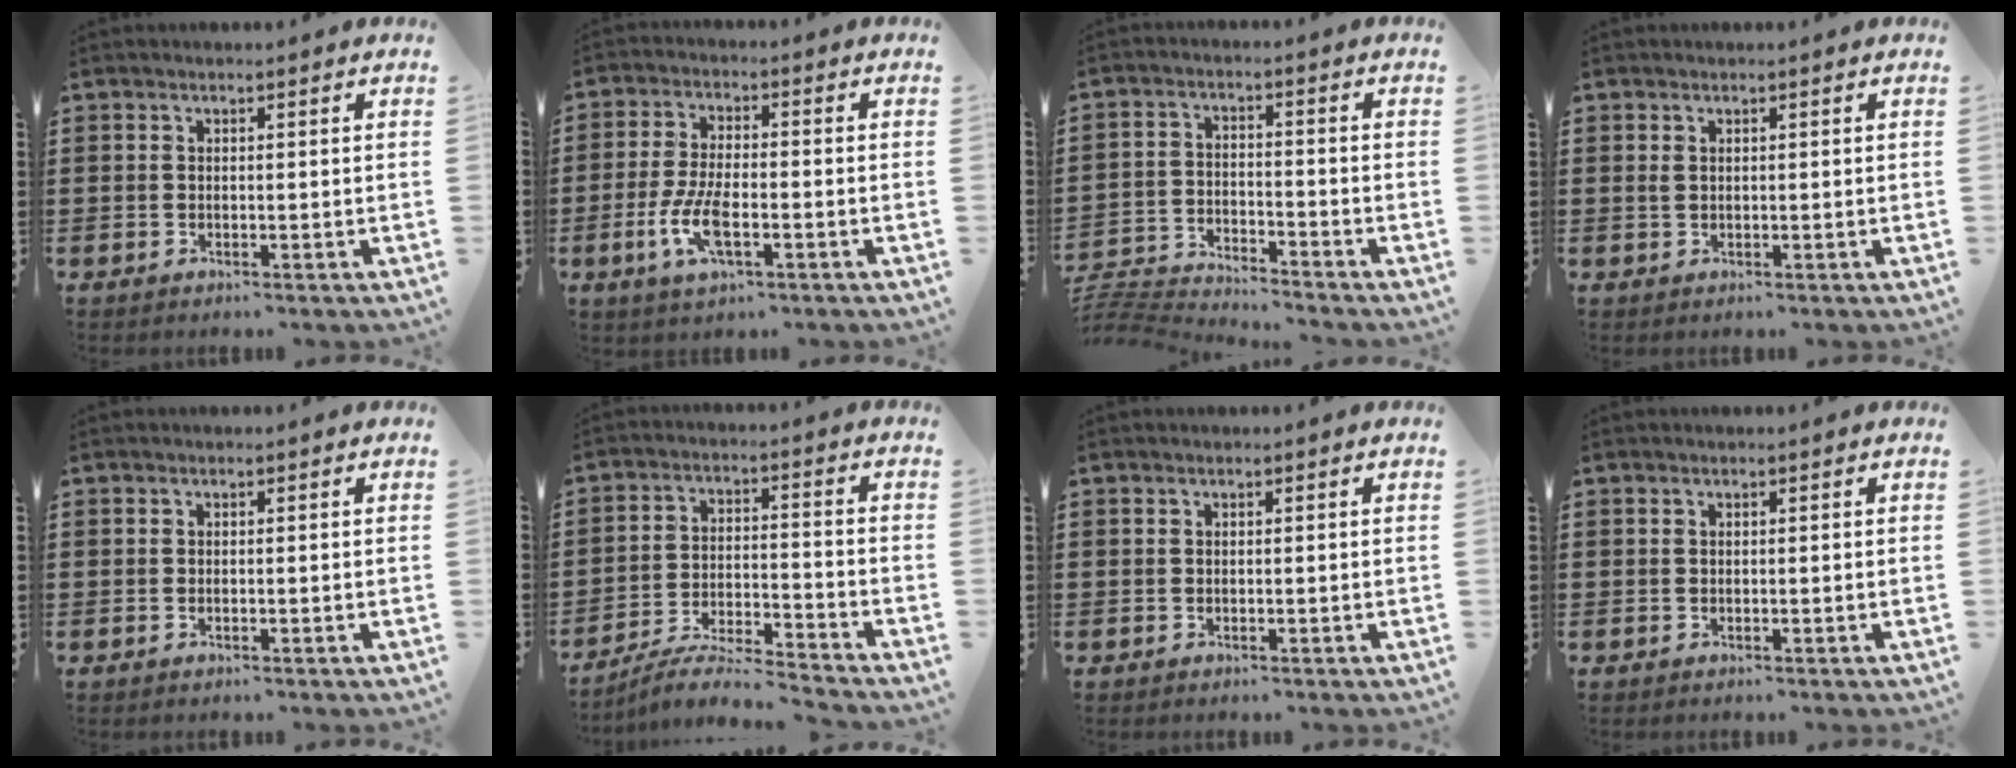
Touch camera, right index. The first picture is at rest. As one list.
[{"total": 7.0, "force": [-2.3, 2.6, 6.1], "torque": [-0.141, -0.010, -0.048]}, {"total": 4.5, "force": [-4.5, -0.1, 0.2], "torque": [-0.022, -0.006, -0.099]}, {"total": 0.7, "force": [0.3, 0.4, 0.5], "torque": [-0.012, 0.002, 0.005]}, {"total": 0.0}, {"total": 6.5, "force": [-6.2, 0.0, 1.8], "torque": [-0.039, -0.003, -0.123]}, {"total": 0.0}, {"total": 0.0}]